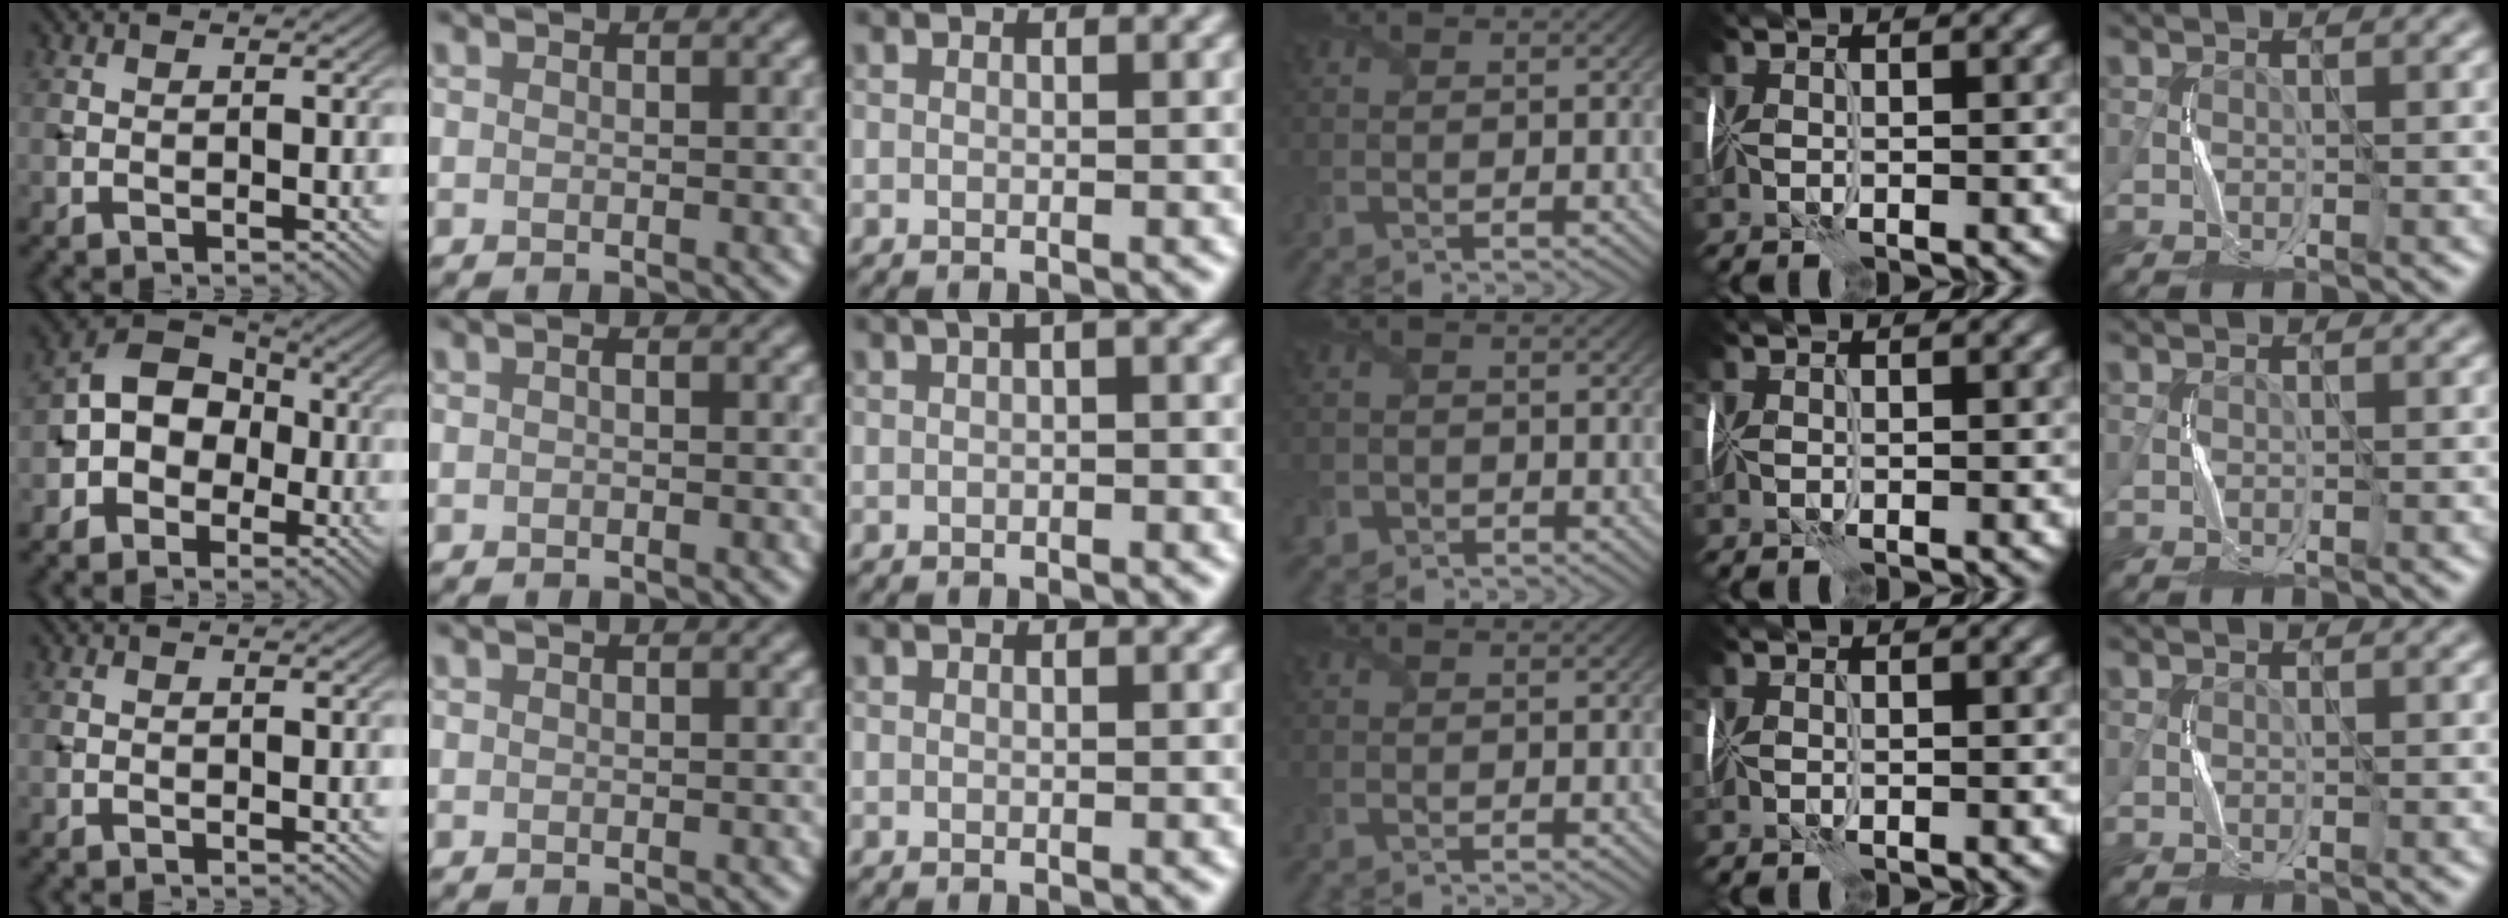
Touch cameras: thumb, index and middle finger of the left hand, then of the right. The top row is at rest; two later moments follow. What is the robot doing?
{"motion": "fold", "object": "wrapping paper"}